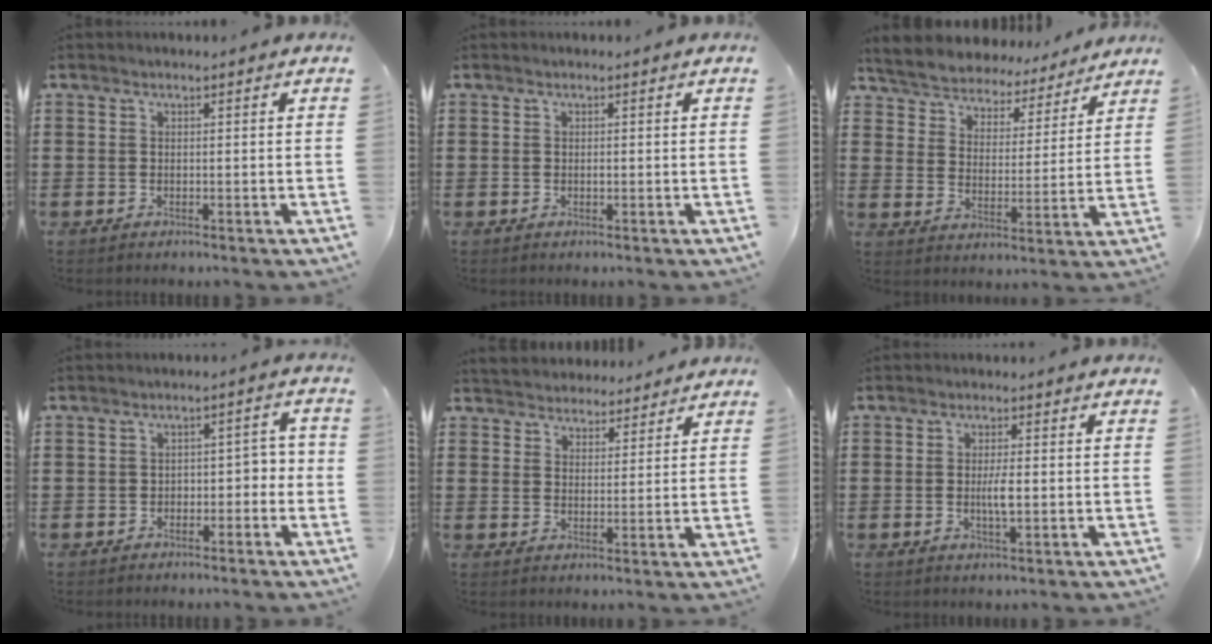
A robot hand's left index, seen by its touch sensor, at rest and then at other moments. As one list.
[{"total": 0.8, "force": [0.1, 0.3, 0.8], "torque": [-0.016, -0.003, 0.002]}, {"total": 5.9, "force": [5.9, 0.4, 0.0], "torque": [-0.033, -0.045, 0.102]}, {"total": 2.6, "force": [-1.7, 1.5, 1.4], "torque": [-0.030, 0.006, -0.040]}, {"total": 3.6, "force": [3.4, 1.1, -0.5], "torque": [-0.005, -0.010, 0.064]}, {"total": 3.2, "force": [-0.2, 0.6, 3.2], "torque": [-0.063, -0.004, -0.008]}]